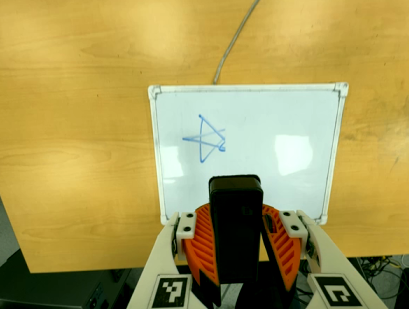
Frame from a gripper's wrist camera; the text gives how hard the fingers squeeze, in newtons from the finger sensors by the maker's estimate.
{"total": 8.8, "left": 9.2, "right": 8.5}